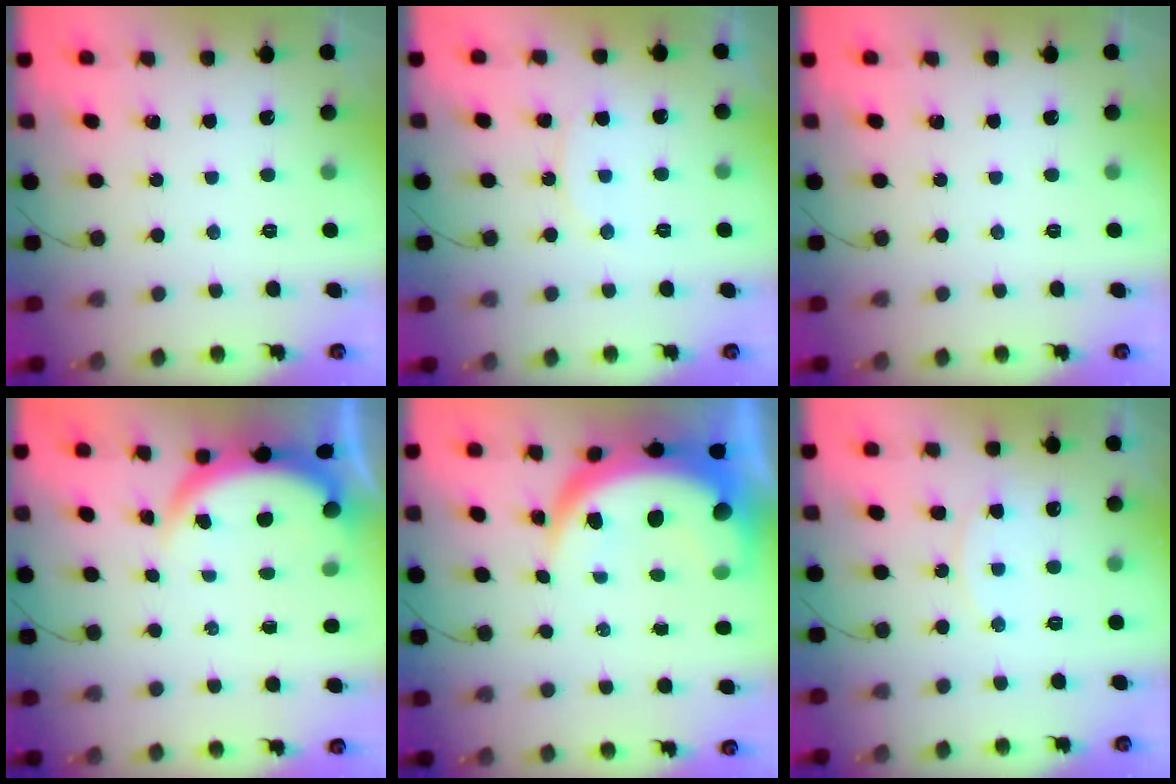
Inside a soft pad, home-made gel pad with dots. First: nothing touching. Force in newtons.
{"total": 7.4, "press": 7.2, "slide": 1.7}
{"total": 0.0}
{"total": 3.8, "press": 3.8, "slide": 0.1}
{"total": 13.1, "press": 13.0, "slide": 1.4}
{"total": 9.3, "press": 9.3, "slide": 0.3}